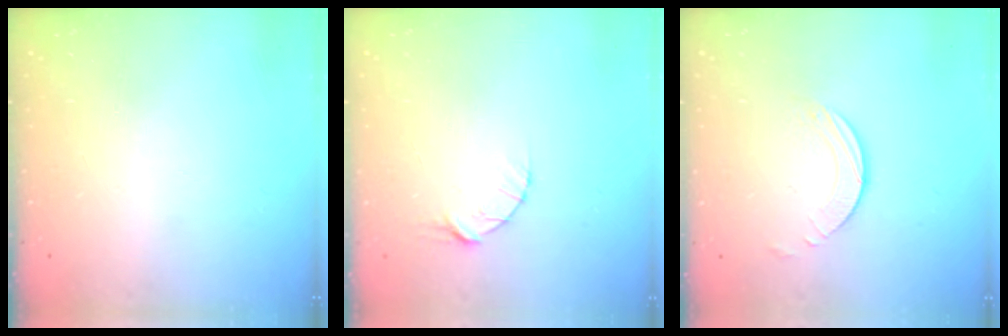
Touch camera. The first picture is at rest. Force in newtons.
{"total": 5.0, "press": 4.9, "slide": 0.7}
{"total": 1.9, "press": 1.9, "slide": 0.2}